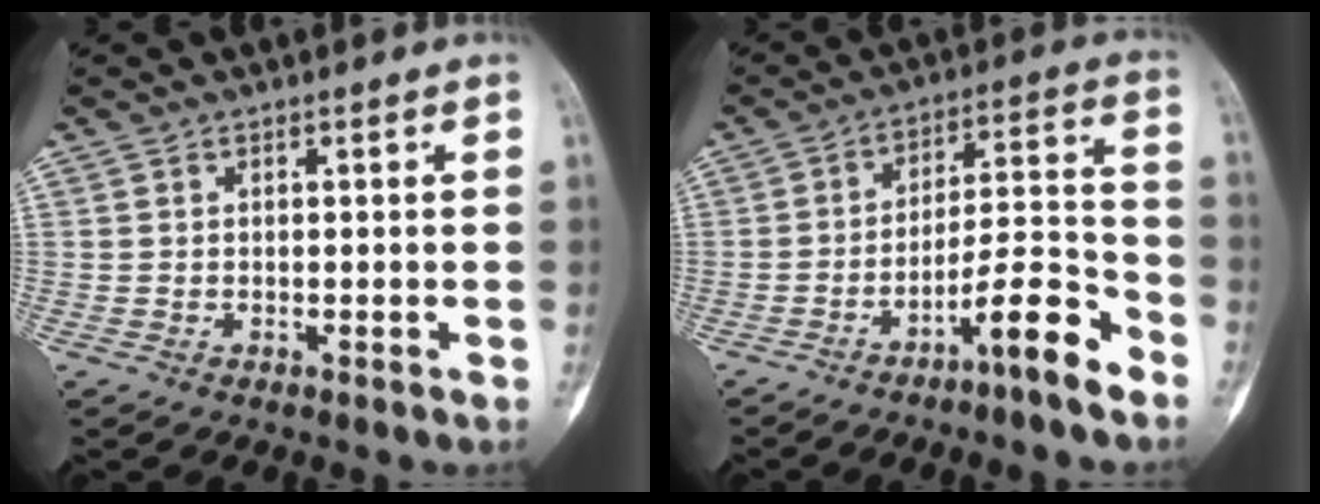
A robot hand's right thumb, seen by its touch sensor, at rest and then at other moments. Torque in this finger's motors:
{"motor_torque": [0.52, 0.54, 0.04, 0.08, -0.02]}